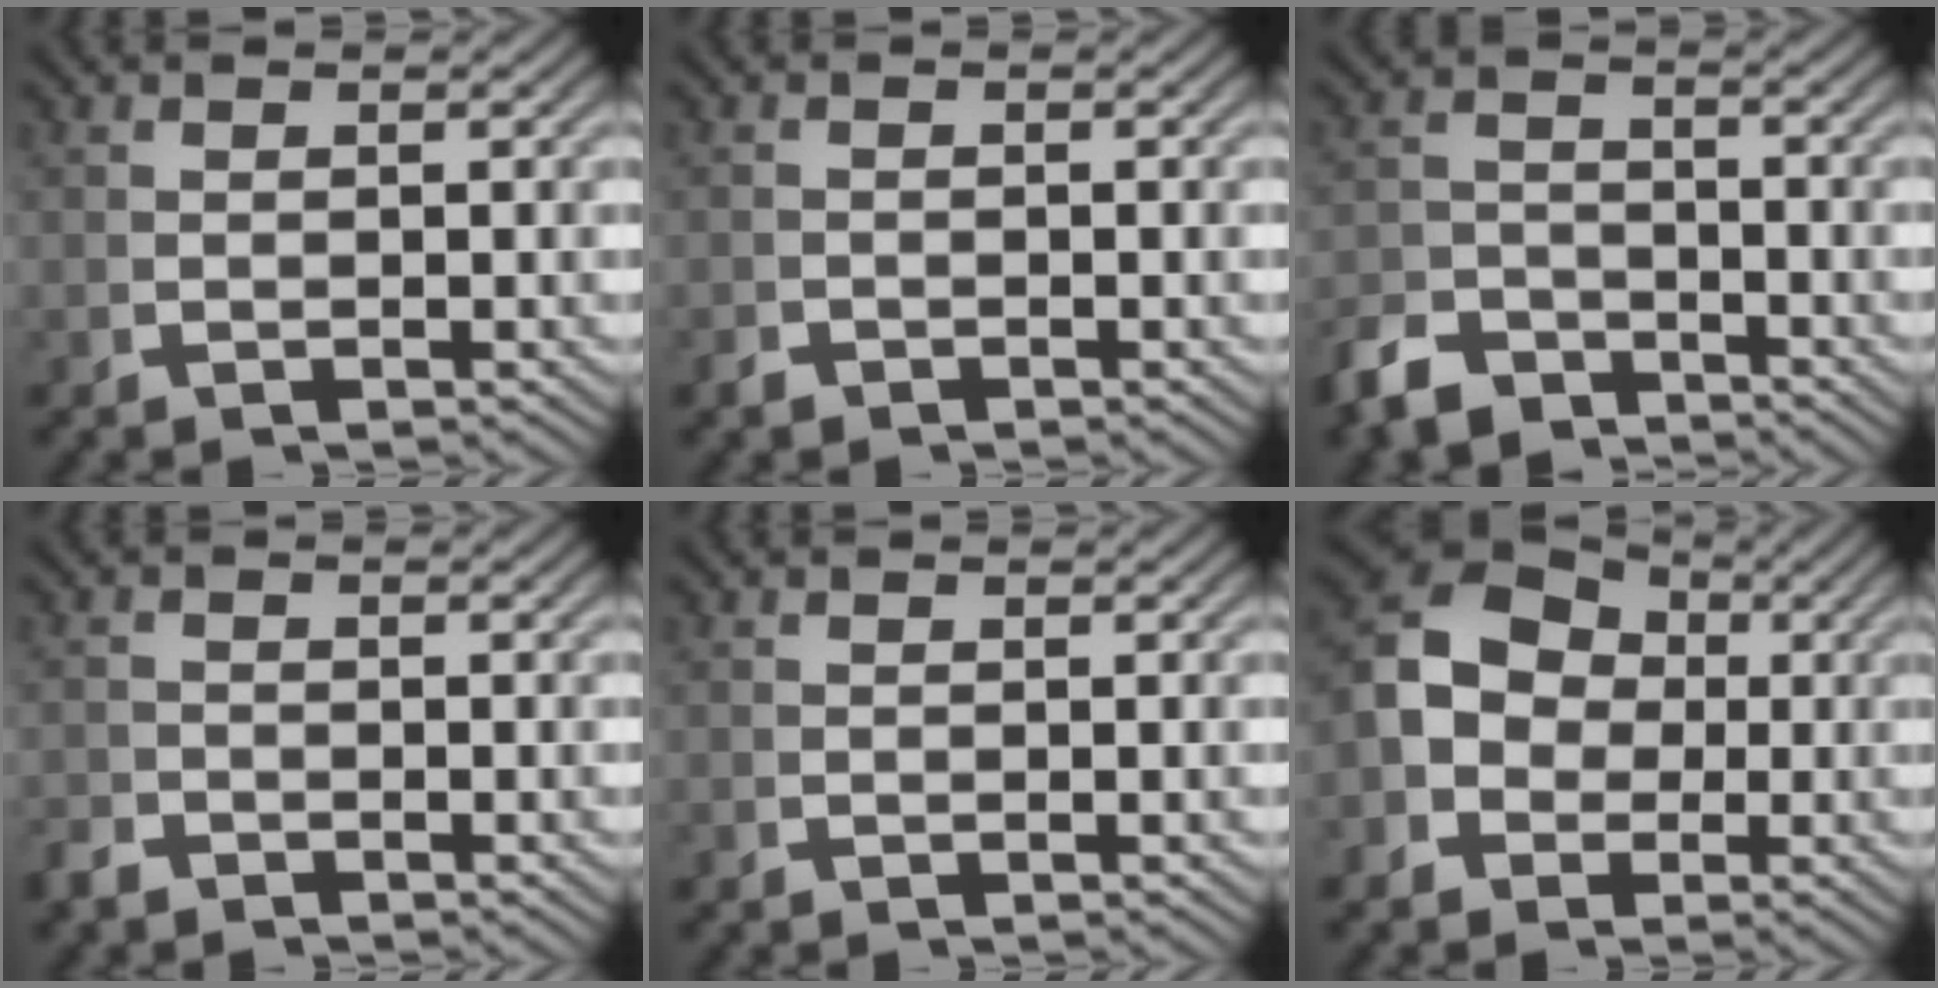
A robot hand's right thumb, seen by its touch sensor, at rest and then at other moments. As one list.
[{"total": 0.8, "force": [-0.8, 0.0, -0.2], "torque": [0.006, -0.005, -0.014]}, {"total": 4.7, "force": [-4.2, 2.0, 0.9], "torque": [0.004, -0.011, -0.074]}, {"total": 1.3, "force": [-1.3, 0.3, -0.2], "torque": [0.009, -0.005, -0.025]}, {"total": 0.0}, {"total": 8.3, "force": [0.9, 6.9, 4.5], "torque": [-0.116, -0.011, 0.015]}]